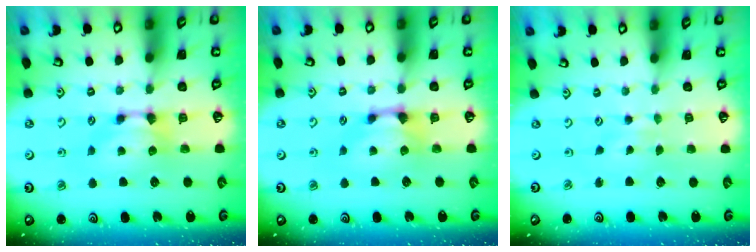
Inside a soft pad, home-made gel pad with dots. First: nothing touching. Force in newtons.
{"total": 1.0, "press": 0.4, "slide": 1.0}
{"total": 3.7, "press": 3.7, "slide": 0.2}